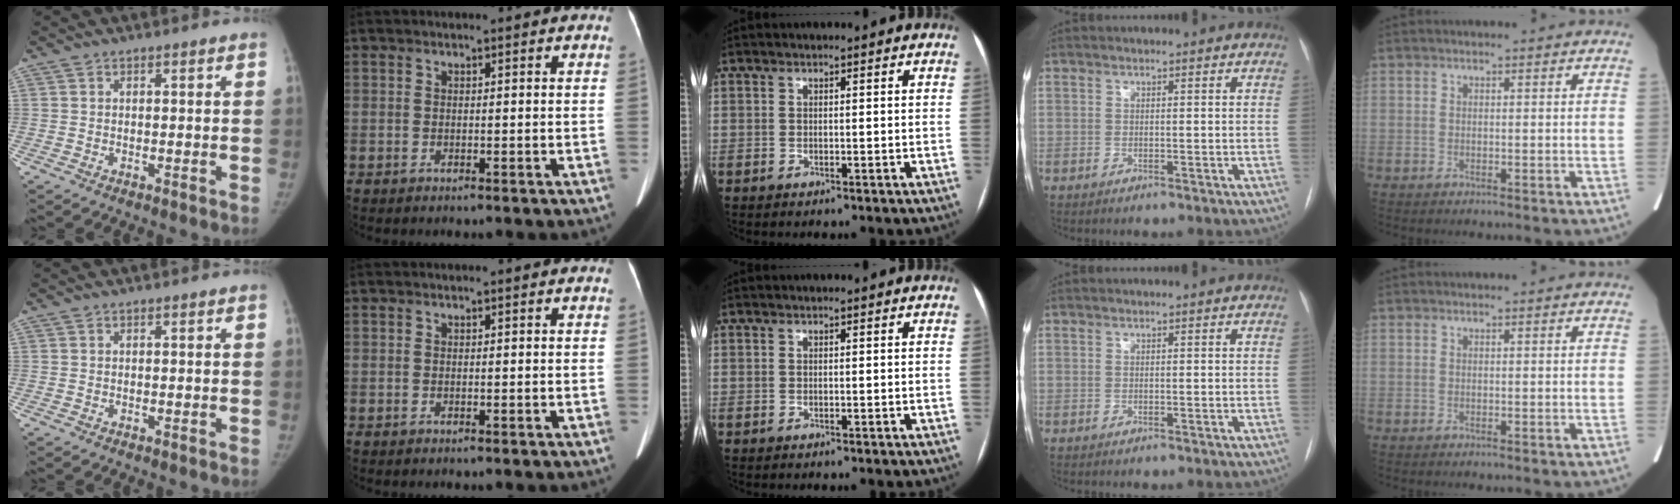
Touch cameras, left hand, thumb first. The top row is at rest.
{}